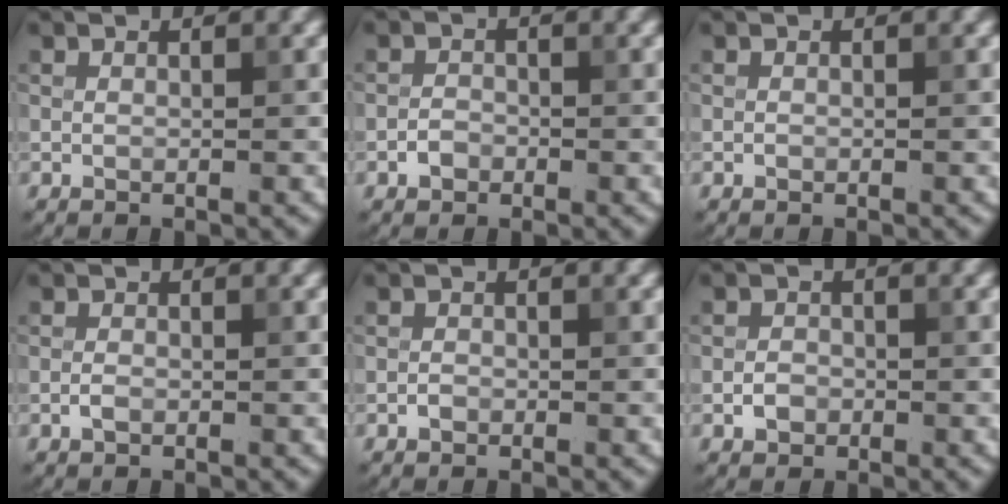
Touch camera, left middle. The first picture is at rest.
{"total": 1.3, "force": [-0.7, 1.0, 0.5], "torque": [-0.005, 0.002, -0.014]}
{"total": 0.0}
{"total": 0.9, "force": [-0.4, 0.5, 0.6], "torque": [-0.012, 0.000, -0.009]}
{"total": 0.7, "force": [-0.4, 0.6, 0.3], "torque": [-0.004, -0.001, -0.009]}
{"total": 1.4, "force": [-0.6, 1.2, 0.6], "torque": [-0.007, 0.000, -0.013]}